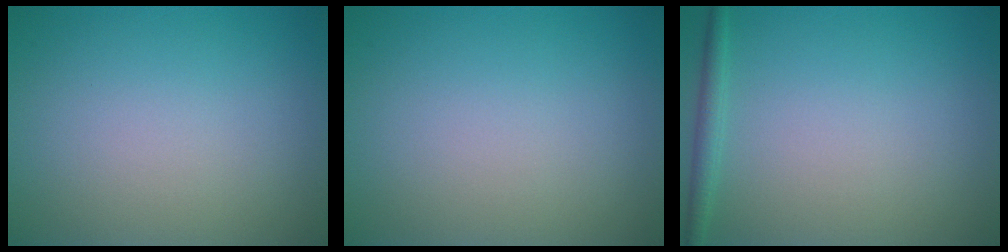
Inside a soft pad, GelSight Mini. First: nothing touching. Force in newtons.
{"total": 0.0}
{"total": 1.4, "press": 1.4, "slide": 0.1}